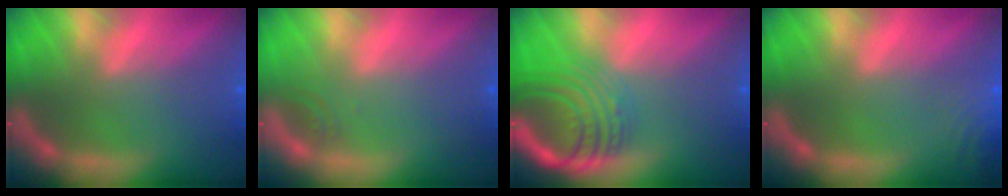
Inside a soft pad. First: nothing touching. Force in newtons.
{"total": 1.0}
{"total": 9.5}
{"total": 5.1}